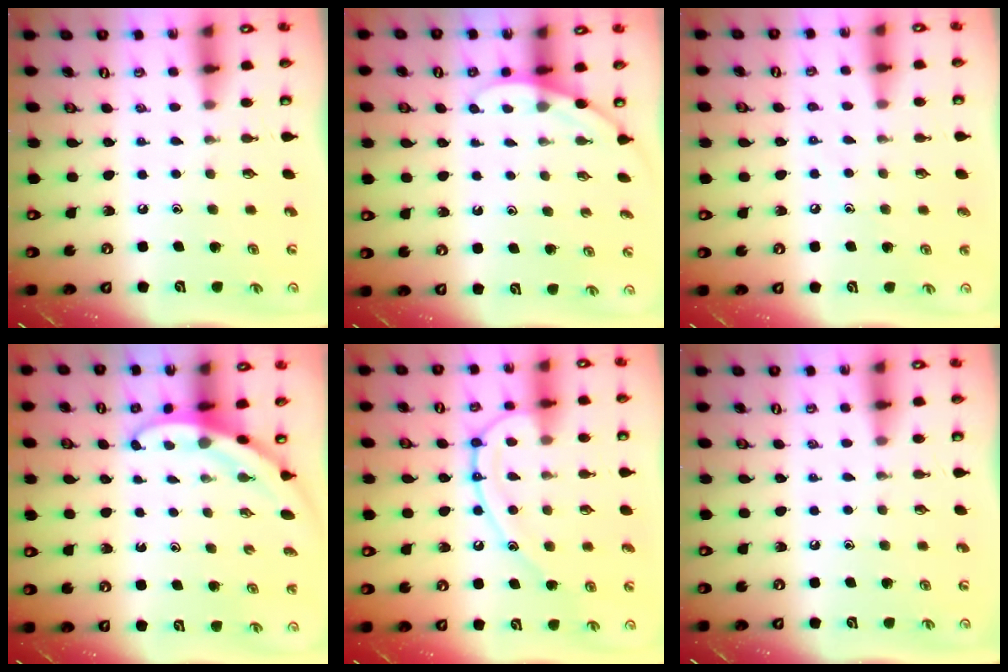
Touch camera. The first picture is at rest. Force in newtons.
{"total": 2.8, "press": 2.8, "slide": 0.2}
{"total": 4.8, "press": 4.8, "slide": 0.6}
{"total": 3.4, "press": 3.4, "slide": 0.1}
{"total": 13.1, "press": 13.0, "slide": 1.4}
{"total": 0.0}